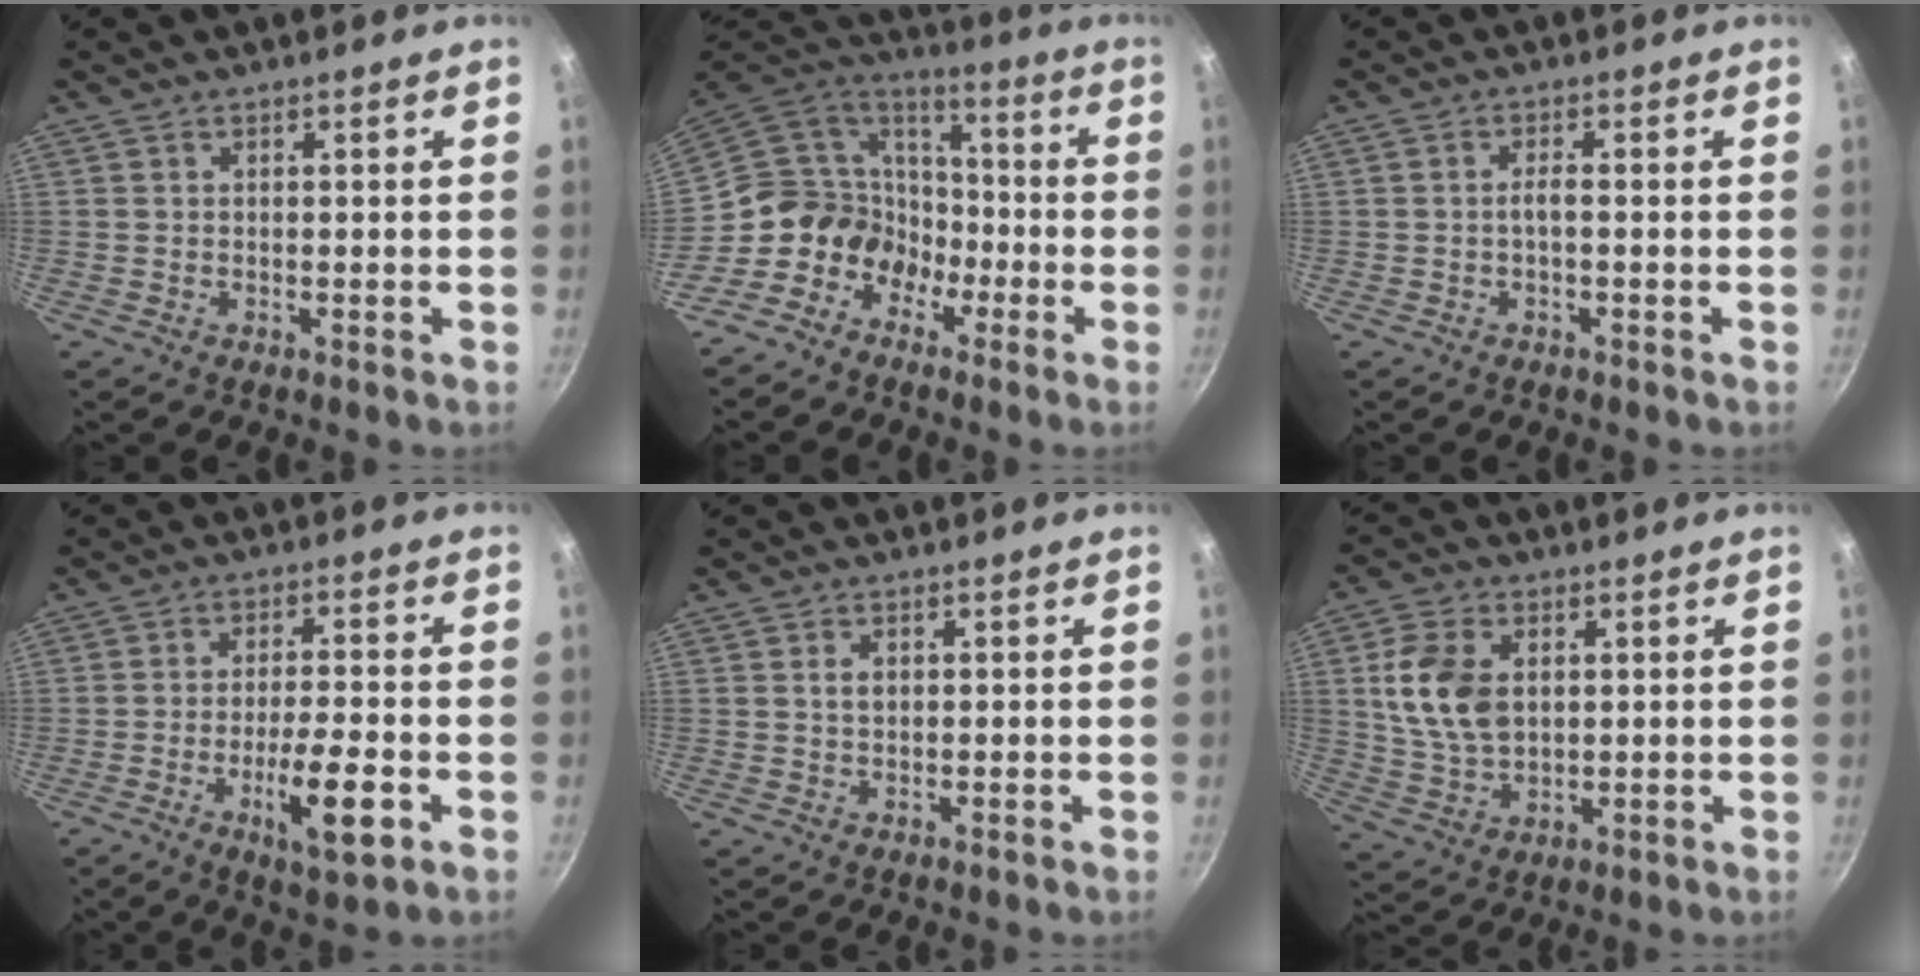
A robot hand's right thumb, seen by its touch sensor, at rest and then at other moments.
{"total": 13.8, "force": [-6.2, 11.4, 4.6], "torque": [-0.025, 0.078, -0.130]}
{"total": 1.6, "force": [-0.5, 0.3, 1.5], "torque": [-0.034, 0.010, -0.010]}
{"total": 10.1, "force": [-3.7, 2.6, 9.1], "torque": [-0.145, 0.014, -0.058]}
{"total": 2.1, "force": [0.5, 1.4, 1.5], "torque": [-0.019, 0.001, 0.008]}
{"total": 11.6, "force": [2.2, 7.9, 8.3], "torque": [-0.144, -0.014, 0.047]}